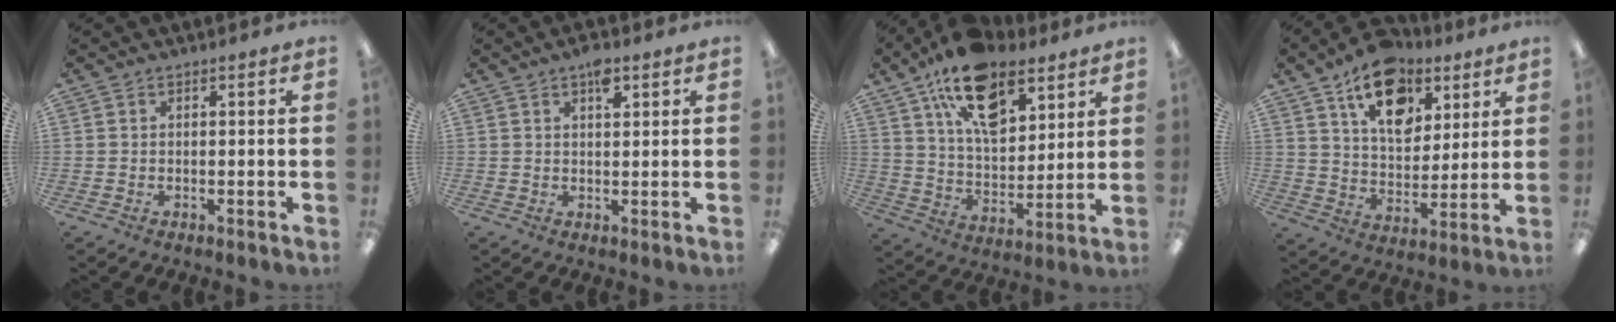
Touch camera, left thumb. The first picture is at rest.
{"total": 4.1, "force": [2.4, 1.8, 2.8], "torque": [-0.036, -0.005, 0.037]}
{"total": 18.7, "force": [11.4, 10.0, 11.0], "torque": [-0.181, -0.047, 0.204]}
{"total": 16.9, "force": [10.0, 10.2, 9.0], "torque": [-0.125, -0.048, 0.177]}